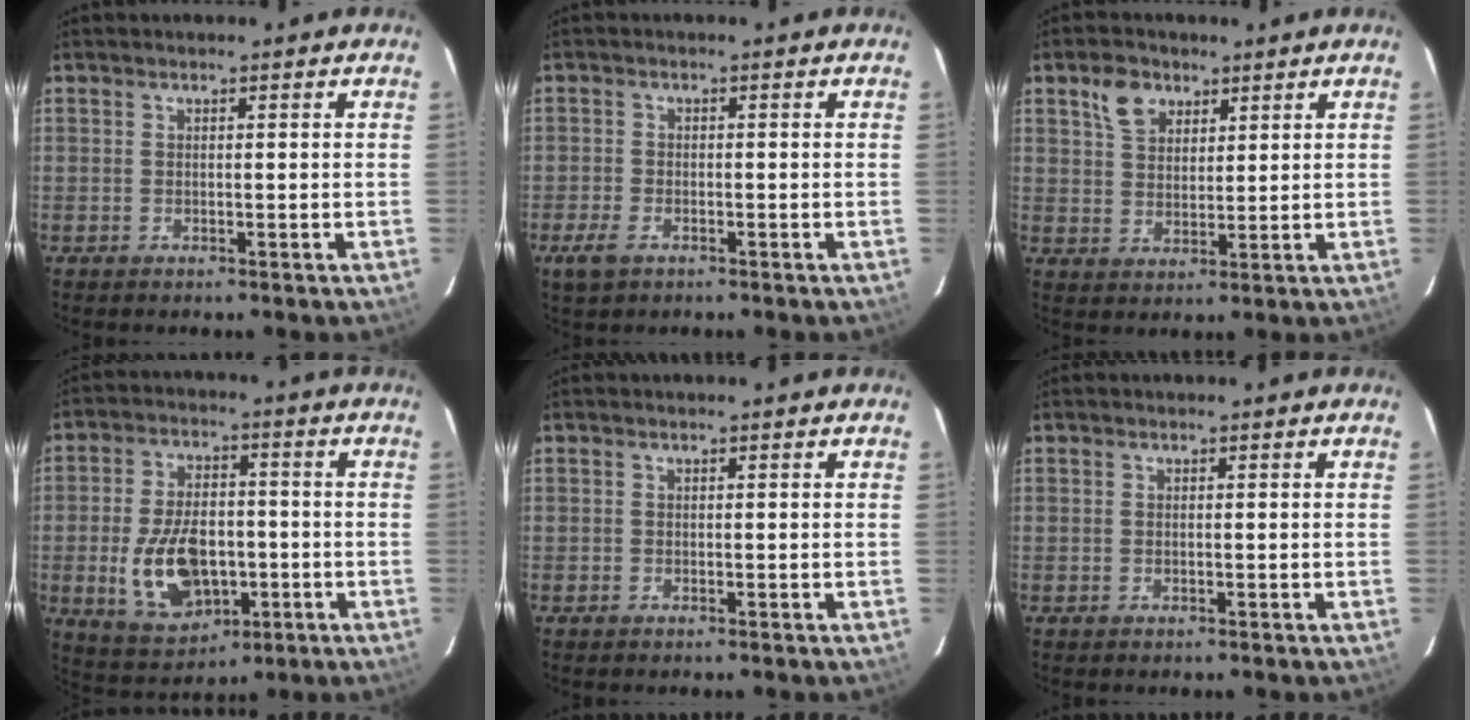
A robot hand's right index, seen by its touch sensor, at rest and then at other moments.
{"total": 4.0, "force": [-2.4, 2.2, 2.3], "torque": [-0.058, -0.005, -0.045]}
{"total": 6.1, "force": [3.4, 4.1, 3.0], "torque": [-0.052, 0.017, 0.063]}
{"total": 14.1, "force": [-3.3, 8.5, 10.7], "torque": [-0.218, -0.003, -0.039]}
{"total": 0.0}
{"total": 0.0}